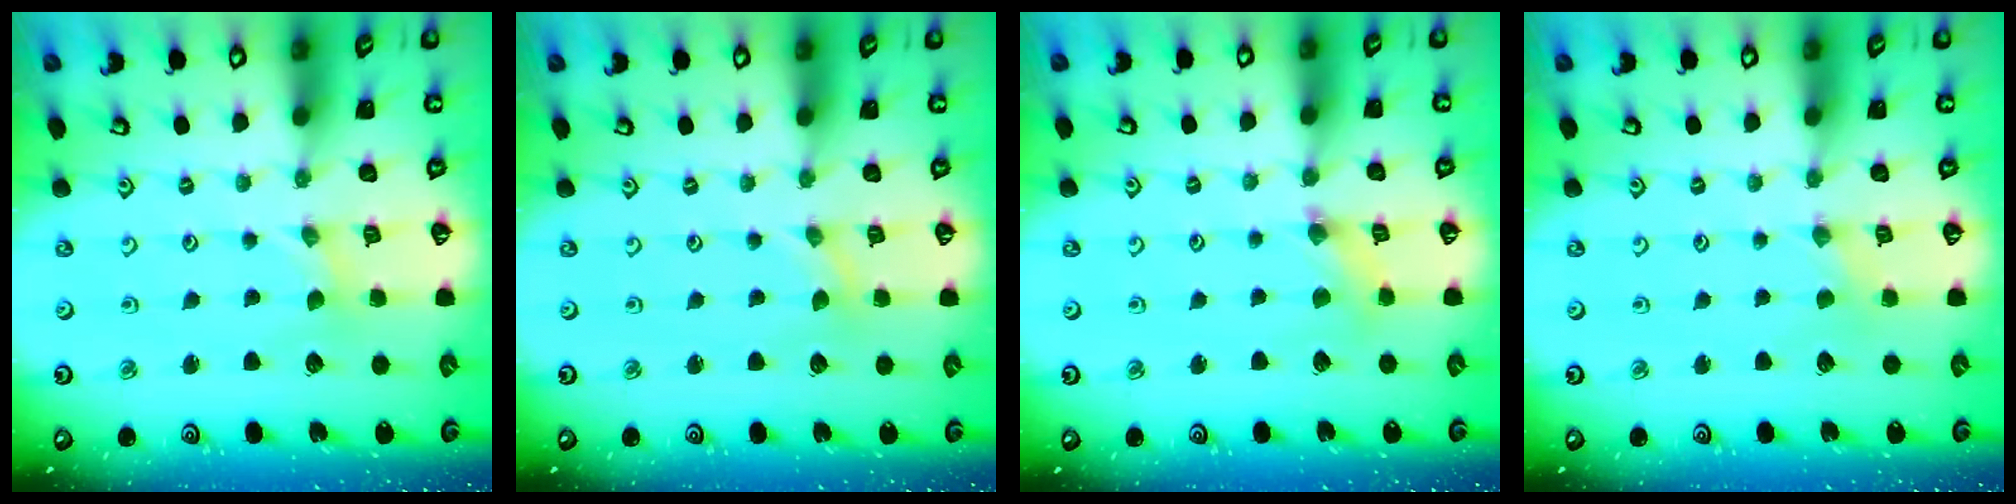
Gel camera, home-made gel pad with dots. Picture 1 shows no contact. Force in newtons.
{"total": 0.0}
{"total": 2.0, "press": 2.0, "slide": 0.3}
{"total": 0.0}